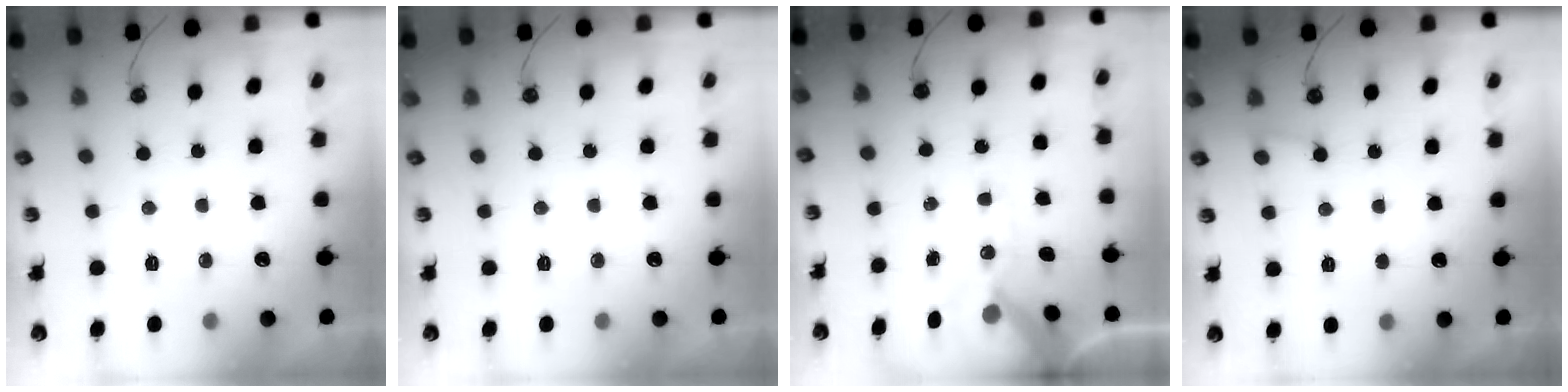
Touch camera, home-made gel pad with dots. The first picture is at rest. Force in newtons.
{"total": 0.0}
{"total": 11.1, "press": 10.9, "slide": 1.7}
{"total": 4.3, "press": 4.3, "slide": 0.4}